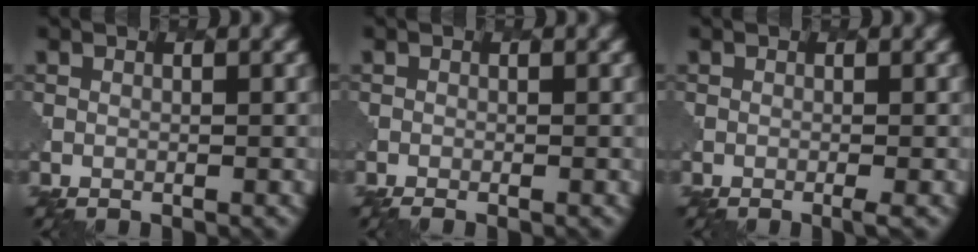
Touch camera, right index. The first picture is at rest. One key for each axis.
{"total": 0.9, "fx": -0.7, "fy": 0.3, "fz": 0.5, "tx": 0.000, "ty": -0.001, "tz": -0.009}
{"total": 0.9, "fx": -0.3, "fy": 0.1, "fz": 0.8, "tx": -0.010, "ty": -0.001, "tz": -0.007}